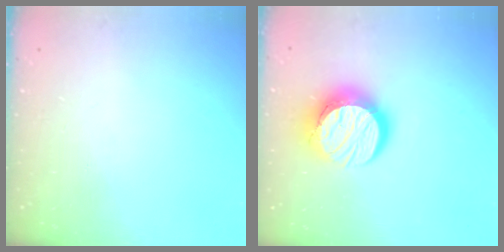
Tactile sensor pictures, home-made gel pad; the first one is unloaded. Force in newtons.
{"total": 14.4, "press": 14.3, "slide": 1.7}